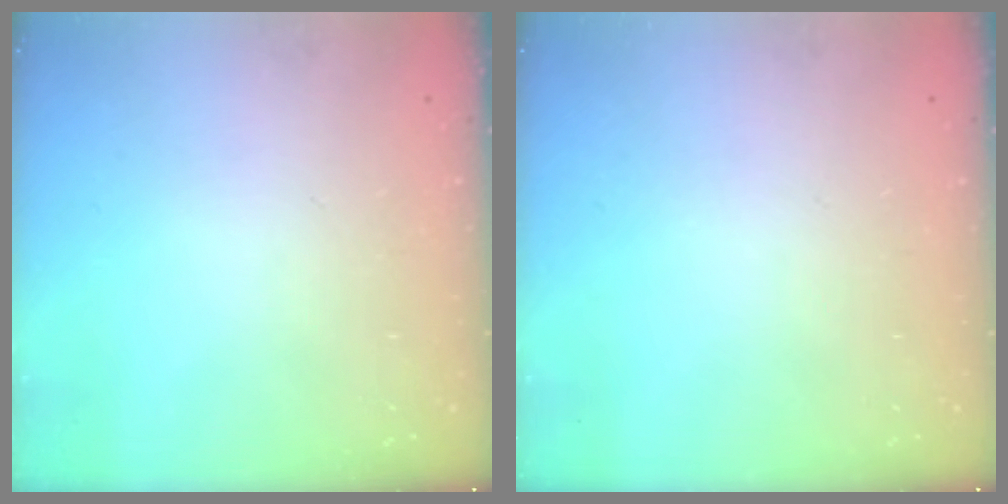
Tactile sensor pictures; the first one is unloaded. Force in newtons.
{"total": 0.0}